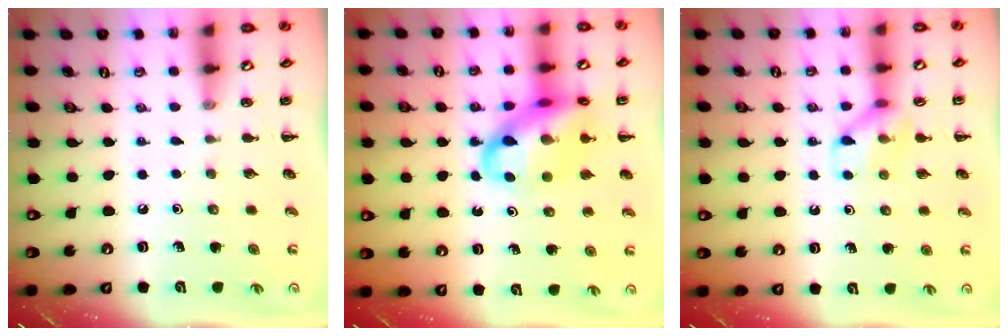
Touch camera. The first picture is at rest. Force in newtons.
{"total": 17.5, "press": 17.2, "slide": 3.4}
{"total": 9.6, "press": 9.6, "slide": 0.7}